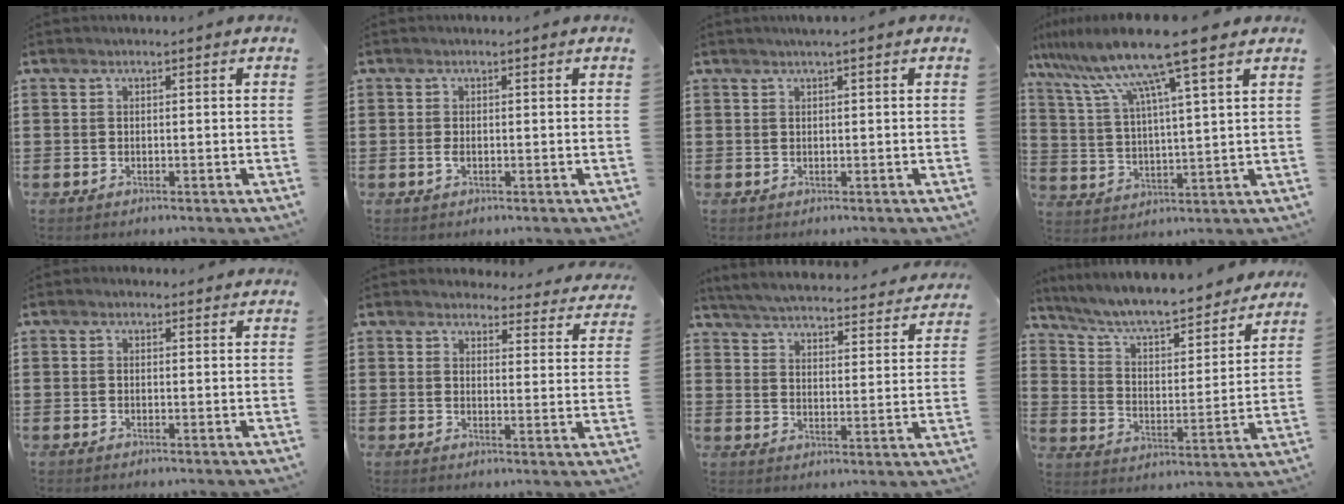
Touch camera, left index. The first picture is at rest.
{"total": 1.0, "force": [-0.4, 0.3, 0.9], "torque": [-0.018, -0.002, -0.007]}
{"total": 0.8, "force": [0.5, -0.1, 0.7], "torque": [-0.012, -0.001, 0.009]}
{"total": 12.4, "force": [9.1, -0.4, 8.3], "torque": [-0.192, -0.035, 0.148]}
{"total": 0.7, "force": [0.4, 0.5, 0.3], "torque": [-0.008, 0.004, 0.008]}
{"total": 3.8, "force": [3.7, 0.7, 0.5], "torque": [-0.021, -0.021, 0.064]}
{"total": 4.8, "force": [4.8, -0.2, 0.8], "torque": [-0.041, -0.039, 0.078]}
{"total": 6.7, "force": [6.3, 0.4, 2.4], "torque": [-0.075, -0.050, 0.103]}